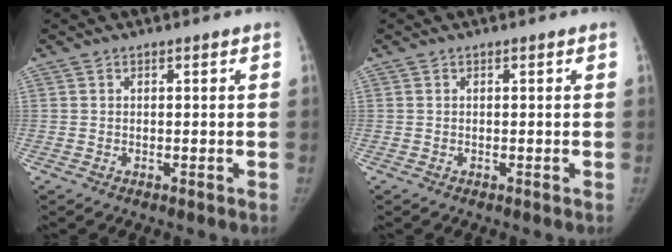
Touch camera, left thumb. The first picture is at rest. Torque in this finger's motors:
{"motor_torque": [0.00, 0.00, 0.15, 0.00, 0.00]}